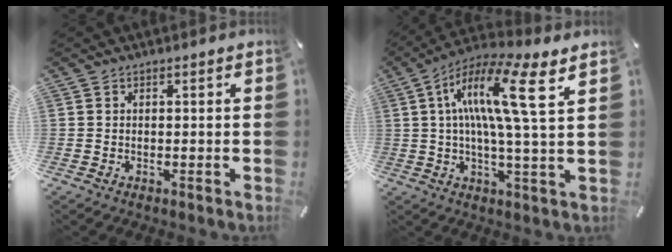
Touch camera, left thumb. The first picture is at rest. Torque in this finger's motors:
{"motor_torque": [1.21, 1.18, 1.63, -1.14, 0.27]}